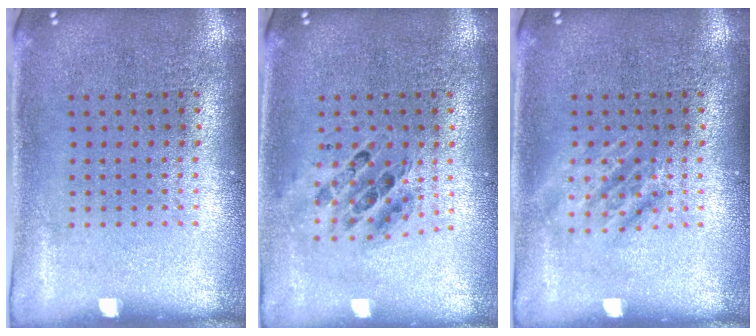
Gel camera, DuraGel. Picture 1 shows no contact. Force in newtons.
{"total": 0.6, "press": 0.6, "slide": 0.2}
{"total": 1.9, "press": 1.9, "slide": 0.3}